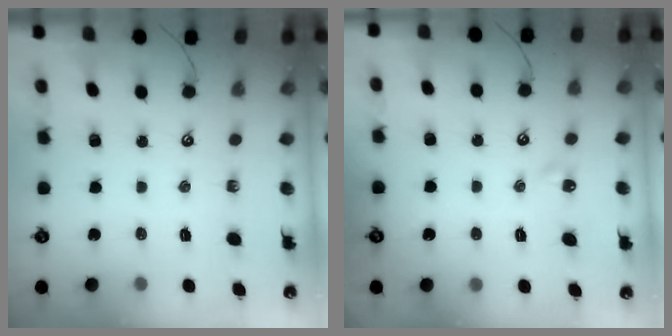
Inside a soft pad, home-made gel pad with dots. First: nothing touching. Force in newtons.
{"total": 1.9, "press": 1.8, "slide": 0.5}